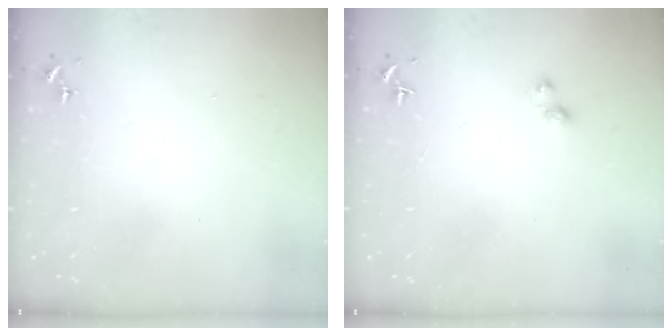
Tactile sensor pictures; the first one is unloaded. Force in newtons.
{"total": 3.2, "press": 3.1, "slide": 0.6}